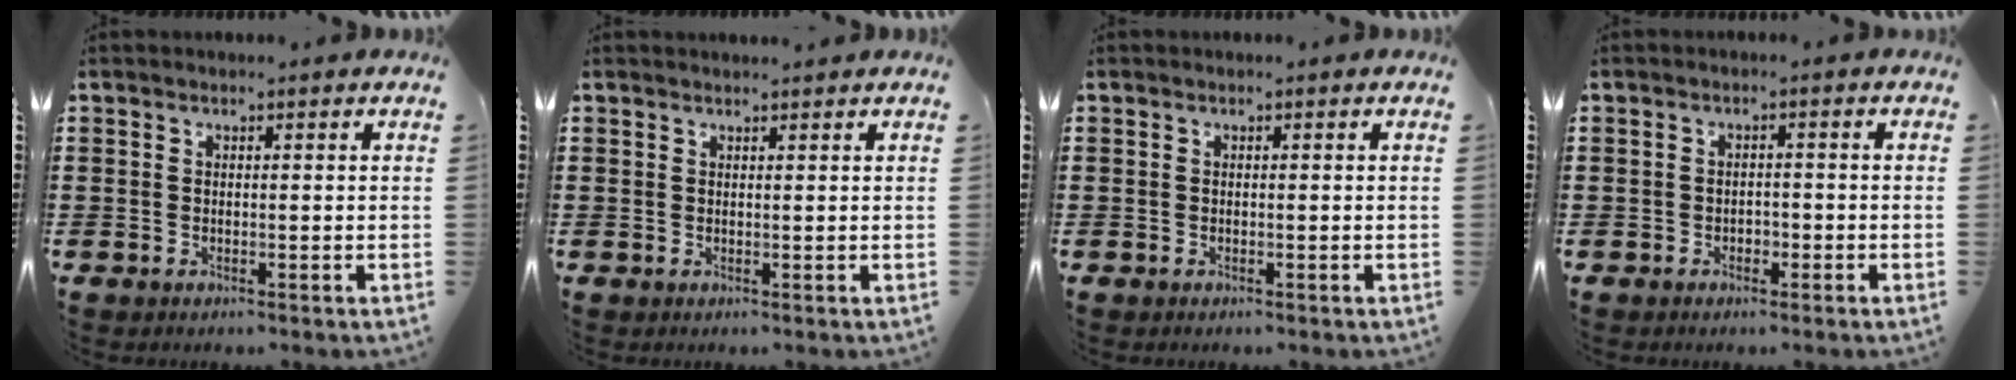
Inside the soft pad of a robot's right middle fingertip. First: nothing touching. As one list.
[{"total": 0.9, "force": [0.9, -0.1, 0.0], "torque": [-0.001, -0.004, 0.017]}, {"total": 0.0}, {"total": 1.2, "force": [-0.8, 0.9, 0.3], "torque": [-0.007, -0.001, -0.019]}]